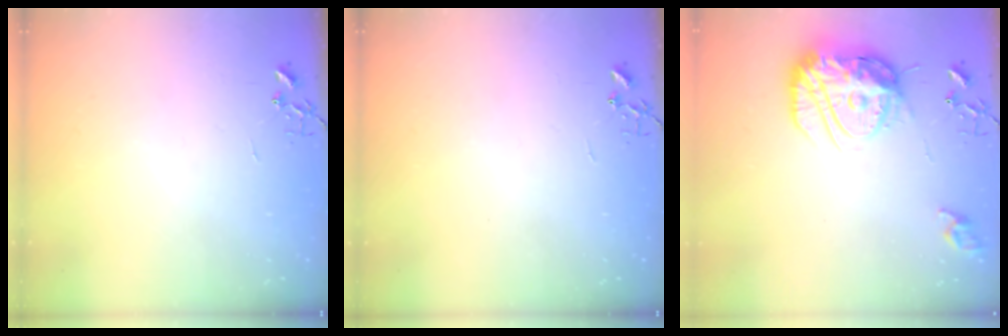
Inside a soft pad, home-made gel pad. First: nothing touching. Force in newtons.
{"total": 0.0}
{"total": 17.6, "press": 17.5, "slide": 1.6}